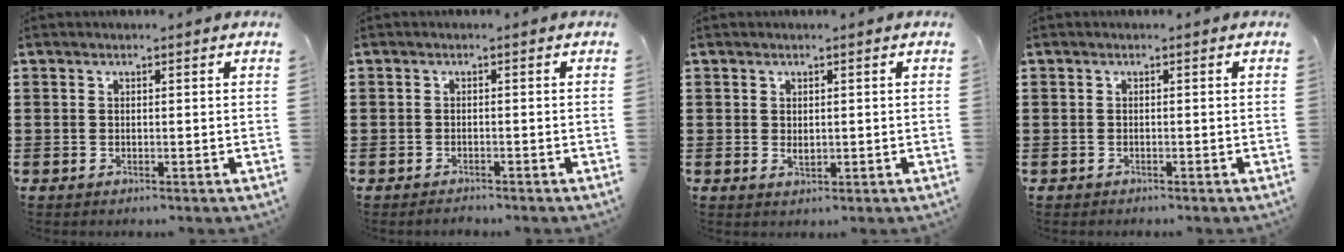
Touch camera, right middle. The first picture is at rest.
{"total": 0.9, "force": [-0.9, 0.1, 0.1], "torque": [-0.005, -0.001, -0.018]}
{"total": 1.1, "force": [0.2, 0.7, 0.9], "torque": [-0.010, 0.000, 0.001]}
{"total": 0.6, "force": [-0.5, 0.4, -0.1], "torque": [0.001, 0.002, -0.012]}